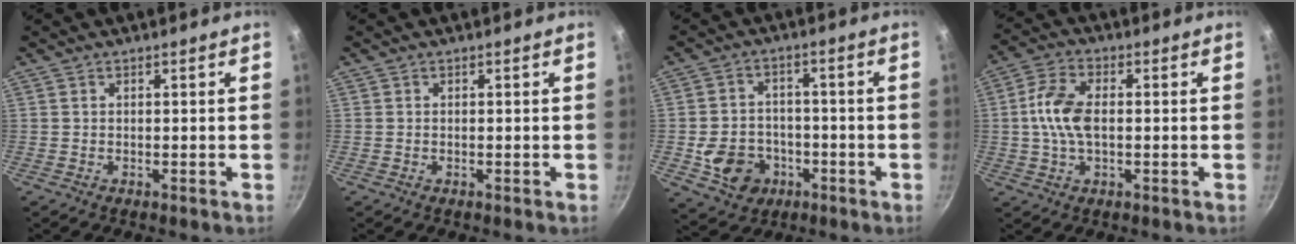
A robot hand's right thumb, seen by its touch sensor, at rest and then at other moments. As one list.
[{"total": 0.0}, {"total": 10.1, "force": [-3.3, 8.2, 4.9], "torque": [-0.063, 0.029, -0.047]}, {"total": 8.8, "force": [0.1, 5.0, 7.2], "torque": [-0.139, 0.022, -0.007]}]